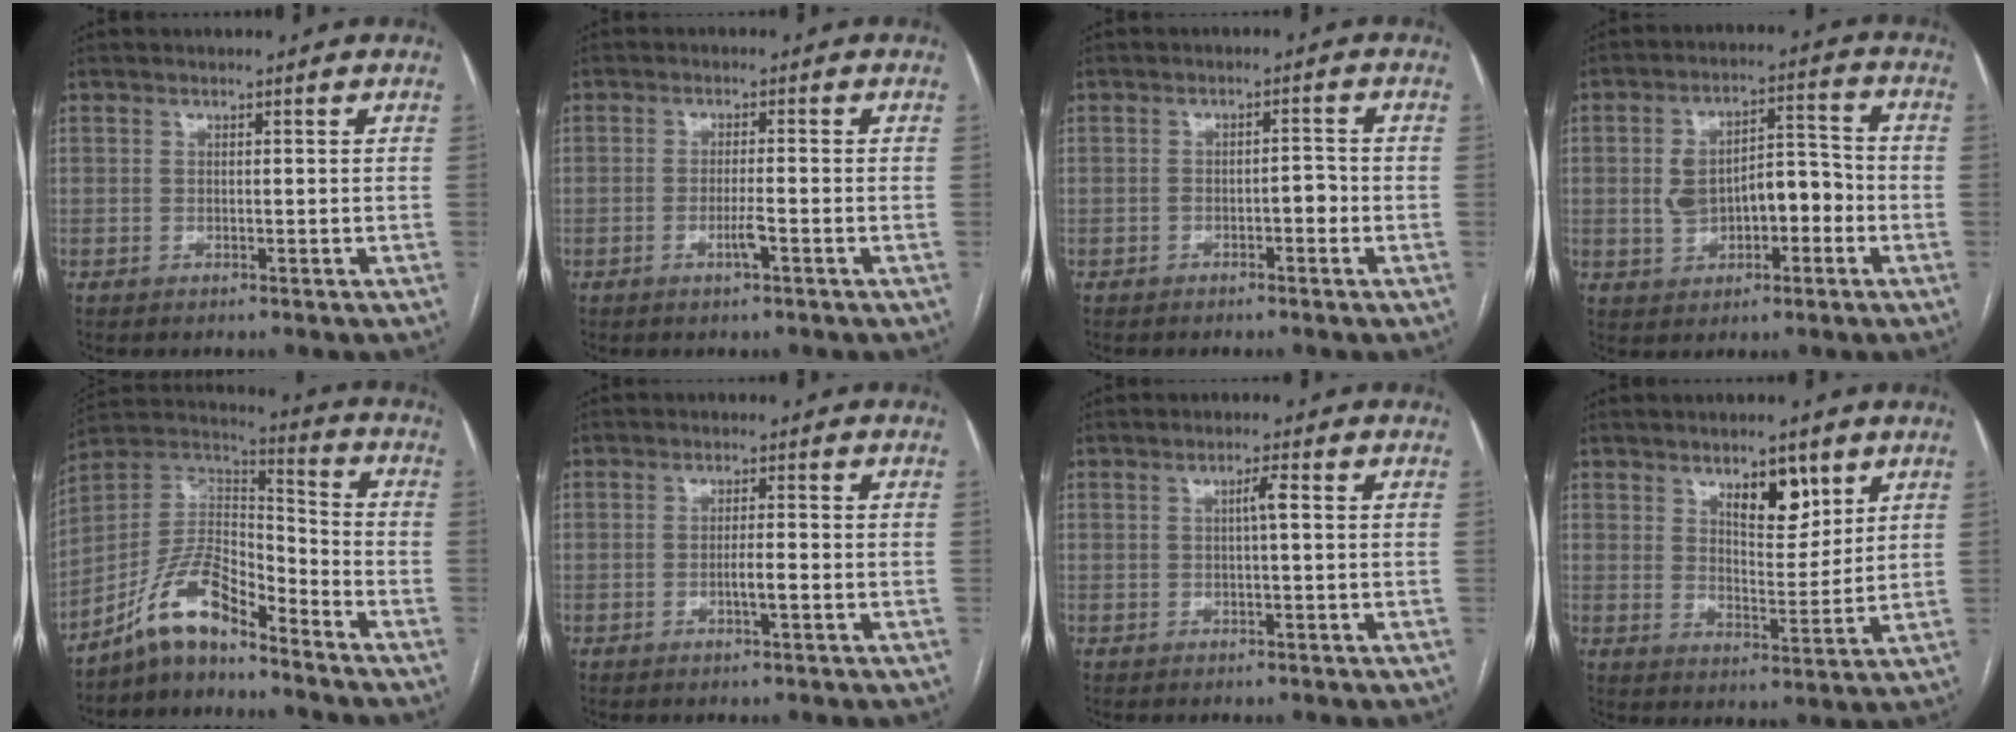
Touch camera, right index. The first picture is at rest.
{"total": 2.7, "force": [-1.2, 0.1, 2.3], "torque": [-0.045, -0.002, -0.023]}
{"total": 2.4, "force": [-1.1, 0.9, 2.0], "torque": [-0.028, 0.009, -0.016]}
{"total": 9.7, "force": [-1.6, 5.3, 7.9], "torque": [-0.136, 0.036, -0.017]}
{"total": 10.9, "force": [-8.7, 3.2, 5.8], "torque": [-0.117, 0.037, -0.163]}
{"total": 2.4, "force": [-0.8, 0.1, 2.3], "torque": [-0.039, 0.000, -0.015]}
{"total": 1.9, "force": [0.2, 0.0, 1.9], "torque": [-0.032, 0.004, 0.004]}
{"total": 7.2, "force": [4.2, 2.9, 5.1], "torque": [-0.077, -0.006, 0.070]}